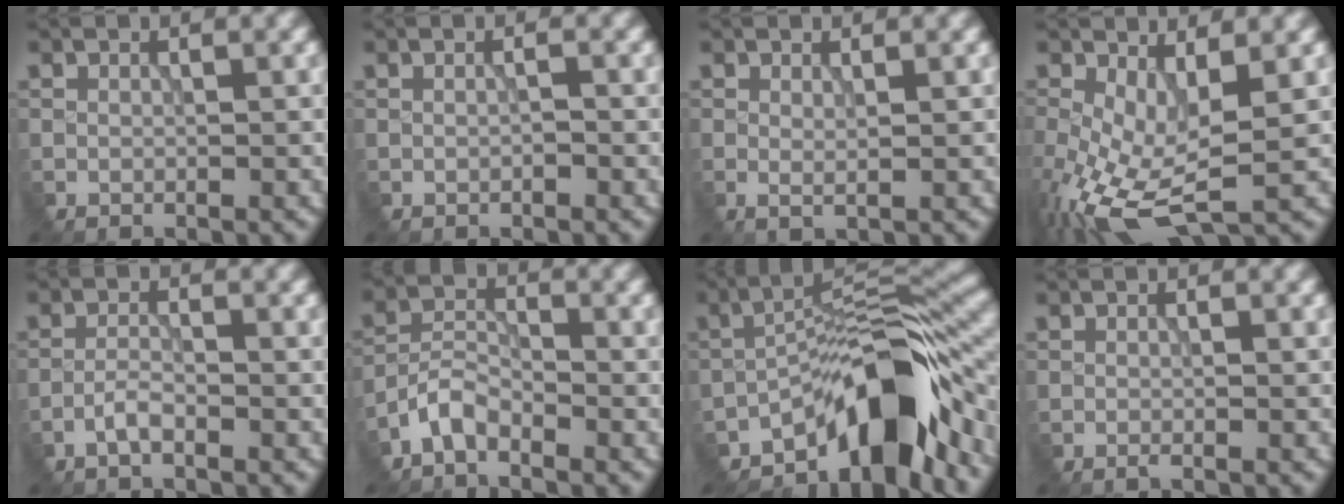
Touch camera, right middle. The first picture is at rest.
{"total": 0.6, "force": [-0.2, 0.1, 0.6], "torque": [-0.014, -0.002, -0.007]}
{"total": 0.9, "force": [0.3, 0.2, 0.8], "torque": [-0.016, -0.003, 0.006]}
{"total": 8.3, "force": [-2.0, 3.6, 7.2], "torque": [-0.166, -0.016, -0.033]}
{"total": 1.7, "force": [-1.1, 0.3, 1.2], "torque": [-0.025, 0.004, -0.026]}
{"total": 2.9, "force": [-2.3, 1.1, 1.5], "torque": [-0.030, 0.010, -0.053]}
{"total": 9.4, "force": [-6.3, 2.7, 6.4], "torque": [-0.079, 0.018, -0.115]}
{"total": 0.6, "force": [-0.3, 0.0, 0.5], "torque": [-0.010, -0.003, -0.006]}